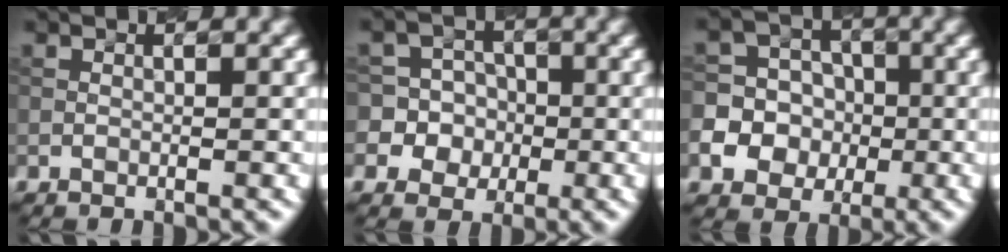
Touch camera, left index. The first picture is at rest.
{"total": 7.6, "force": [-0.2, 7.4, 1.7], "torque": [-0.039, 0.029, -0.013]}
{"total": 10.4, "force": [-2.5, 9.8, 2.4], "torque": [-0.066, -0.004, -0.059]}